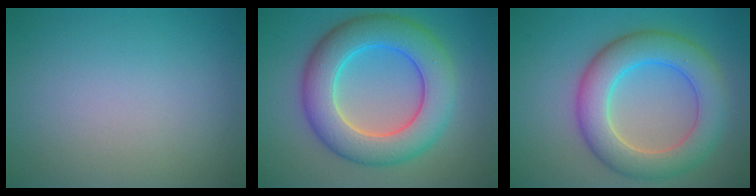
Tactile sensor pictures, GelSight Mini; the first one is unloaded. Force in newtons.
{"total": 9.1, "press": 9.1, "slide": 0.4}
{"total": 7.4, "press": 7.3, "slide": 0.5}